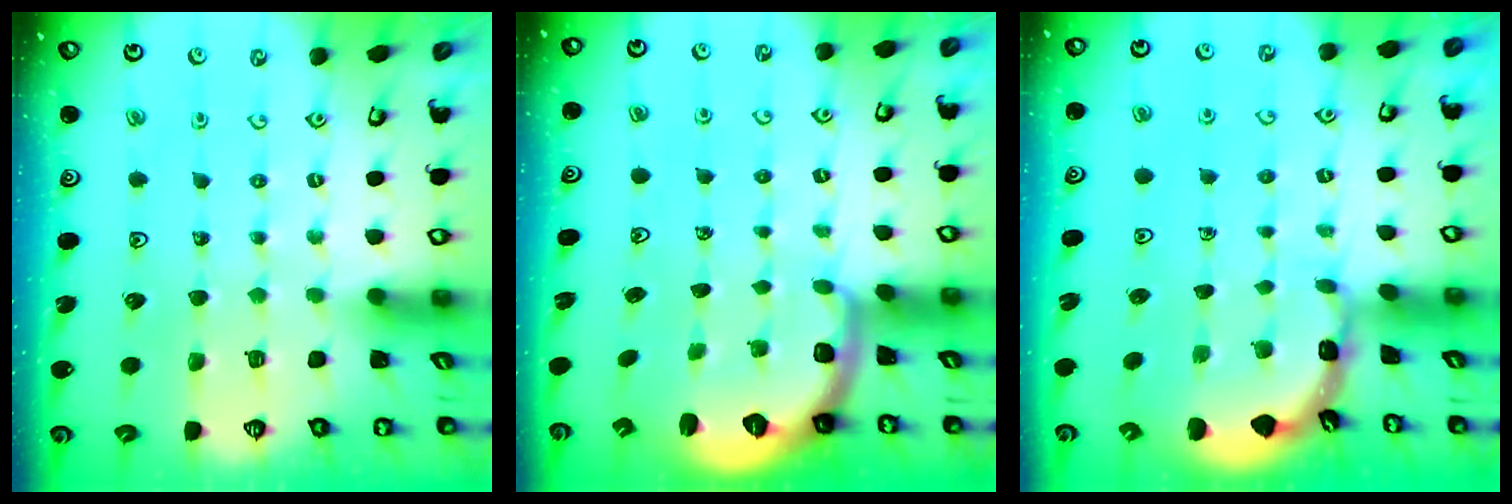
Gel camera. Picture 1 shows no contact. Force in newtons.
{"total": 1.8, "press": 1.8, "slide": 0.4}
{"total": 1.9, "press": 1.9, "slide": 0.1}